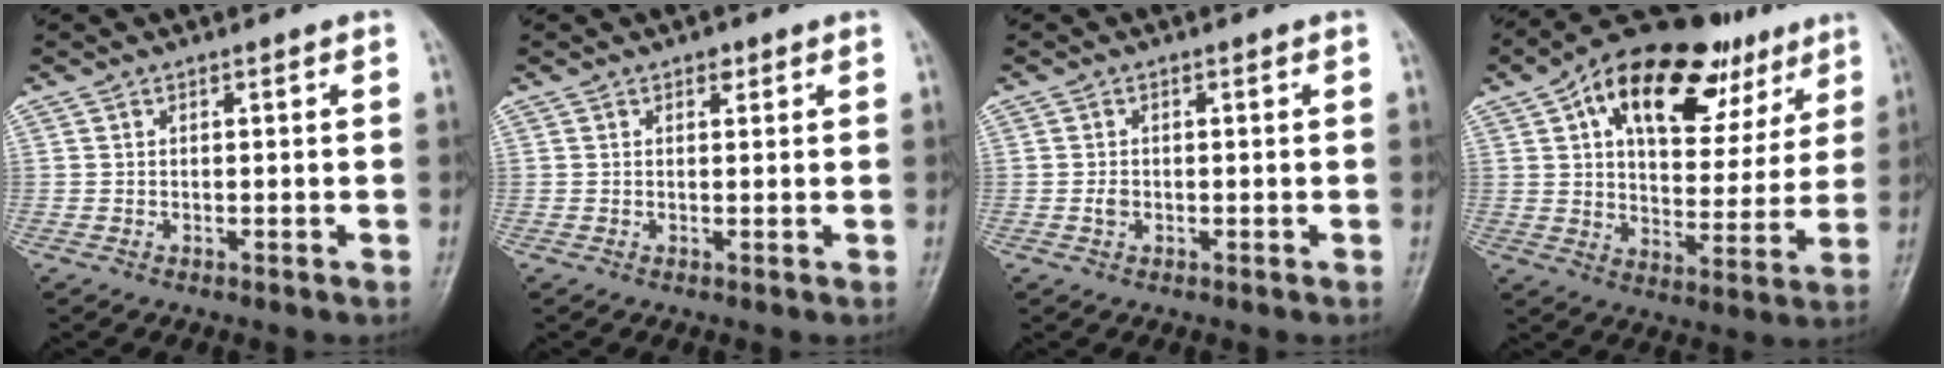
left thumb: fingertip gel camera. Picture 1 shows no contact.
{"total": 1.3, "force": [0.8, 0.8, 0.6], "torque": [0.000, -0.003, 0.008]}
{"total": 1.4, "force": [-0.3, 1.1, 0.9], "torque": [-0.013, 0.001, -0.006]}
{"total": 24.8, "force": [12.5, 13.5, 16.6], "torque": [-0.207, -0.001, 0.190]}